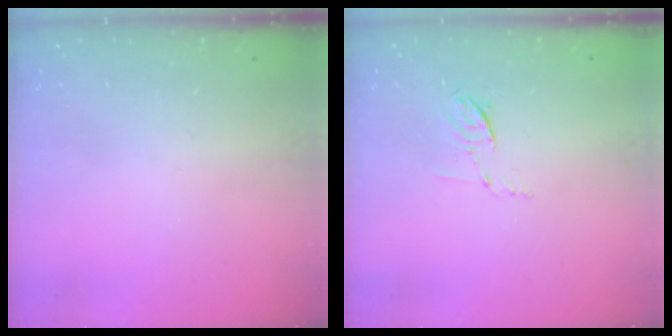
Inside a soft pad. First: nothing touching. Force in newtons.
{"total": 4.4, "press": 4.2, "slide": 1.5}